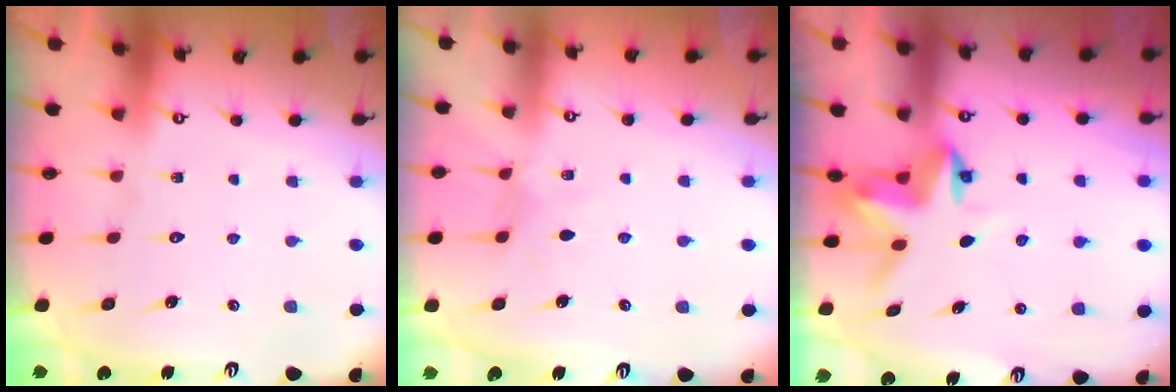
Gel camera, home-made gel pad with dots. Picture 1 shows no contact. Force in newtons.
{"total": 3.4, "press": 3.4, "slide": 0.5}
{"total": 3.8, "press": 3.8, "slide": 0.1}